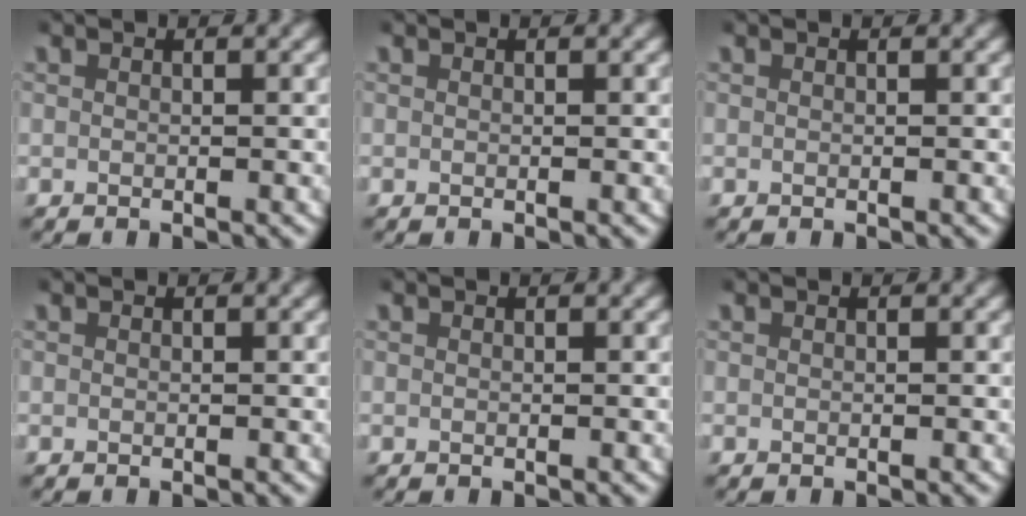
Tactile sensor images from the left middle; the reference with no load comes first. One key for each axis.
{"total": 0.0}
{"total": 0.0}
{"total": 0.0}
{"total": 0.0}
{"total": 0.0}